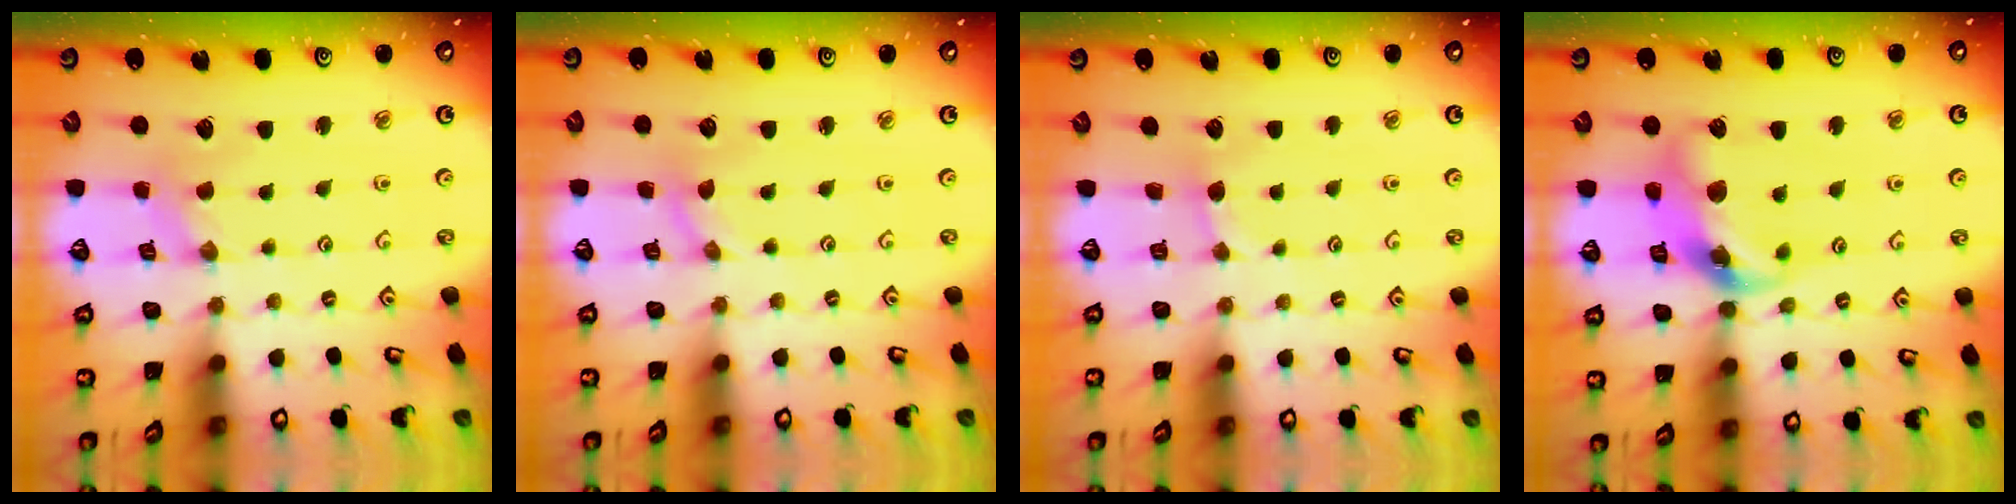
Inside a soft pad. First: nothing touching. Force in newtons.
{"total": 0.0}
{"total": 2.4, "press": 2.4, "slide": 0.4}
{"total": 14.1, "press": 14.0, "slide": 1.6}